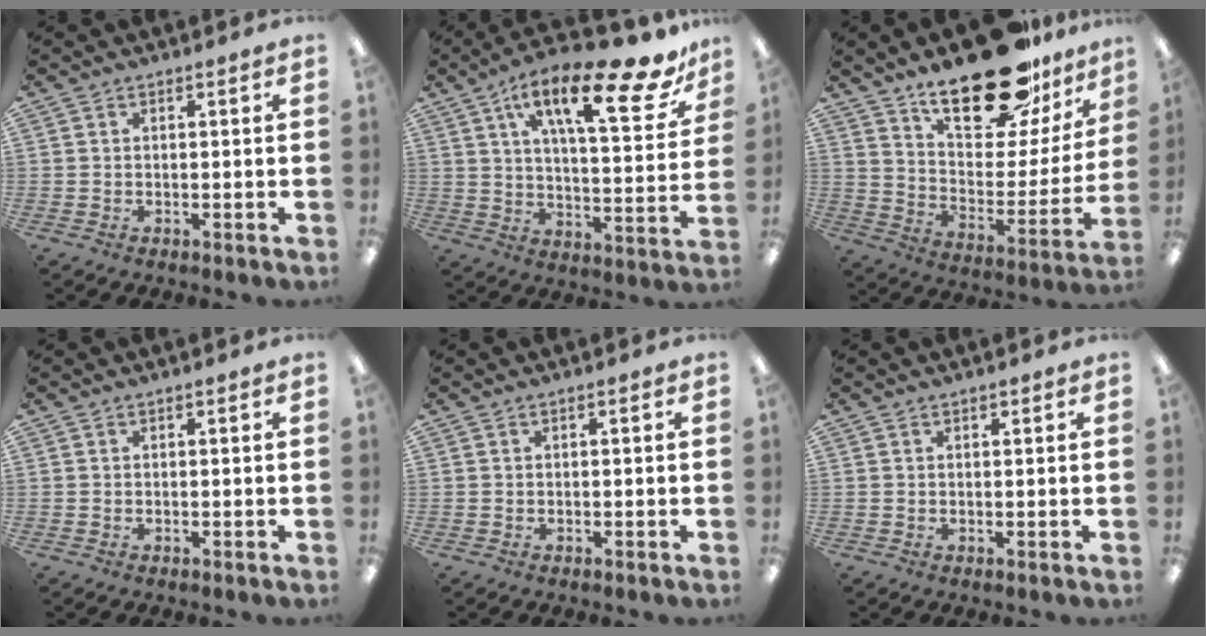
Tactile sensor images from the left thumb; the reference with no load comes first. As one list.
[{"total": 21.7, "force": [12.8, 7.1, 16.1], "torque": [-0.248, -0.064, 0.200]}, {"total": 26.4, "force": [18.9, 10.4, 15.2], "torque": [-0.228, -0.115, 0.316]}, {"total": 0.0}, {"total": 0.0}, {"total": 0.5, "force": [0.5, 0.1, -0.3], "torque": [0.005, 0.002, 0.008]}]